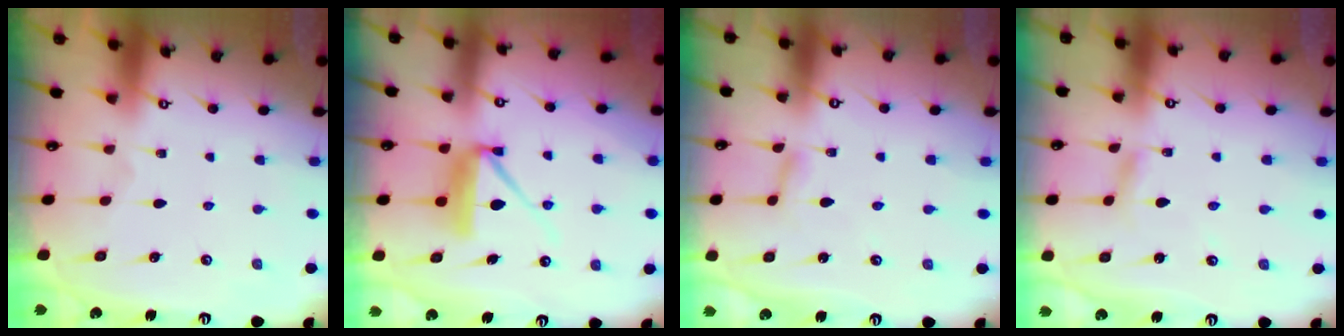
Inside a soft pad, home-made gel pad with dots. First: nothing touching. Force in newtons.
{"total": 8.9, "press": 8.8, "slide": 0.5}
{"total": 2.5, "press": 2.5, "slide": 0.4}
{"total": 3.3, "press": 3.2, "slide": 0.3}